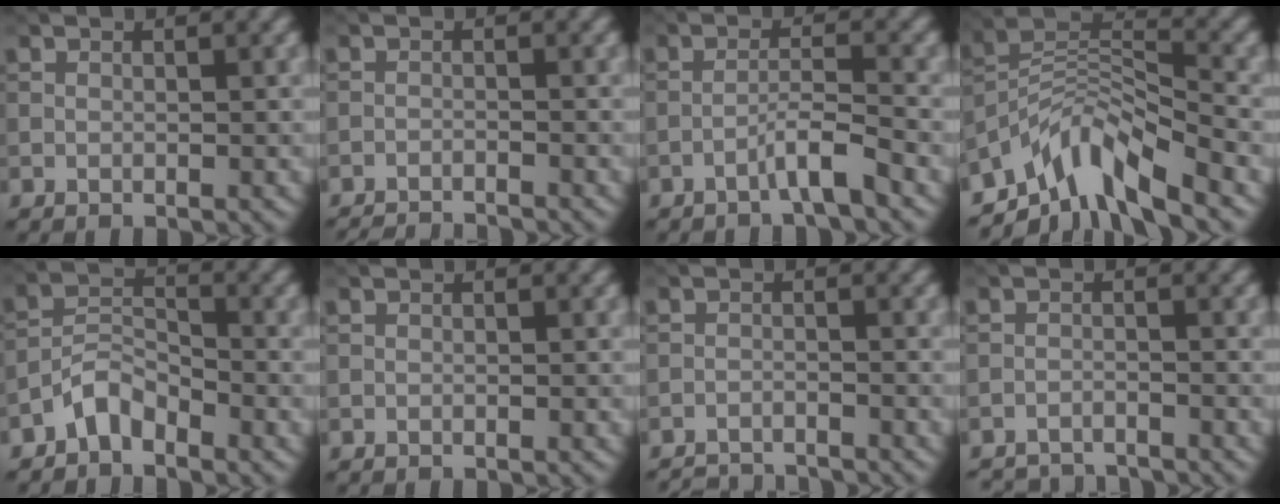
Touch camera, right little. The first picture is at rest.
{"total": 4.7, "force": [-4.5, 0.6, 1.1], "torque": [-0.019, -0.010, -0.071]}
{"total": 2.8, "force": [-1.8, 0.0, 2.1], "torque": [-0.034, 0.013, -0.042]}
{"total": 7.1, "force": [-5.5, 2.1, 3.9], "torque": [-0.059, 0.001, -0.114]}
{"total": 2.9, "force": [-2.3, 1.2, 1.3], "torque": [-0.021, 0.013, -0.052]}
{"total": 0.0}
{"total": 4.4, "force": [-4.3, 0.5, 0.8], "torque": [-0.015, -0.009, -0.071]}
{"total": 4.5, "force": [-4.4, 0.5, 0.5], "torque": [-0.013, -0.008, -0.073]}